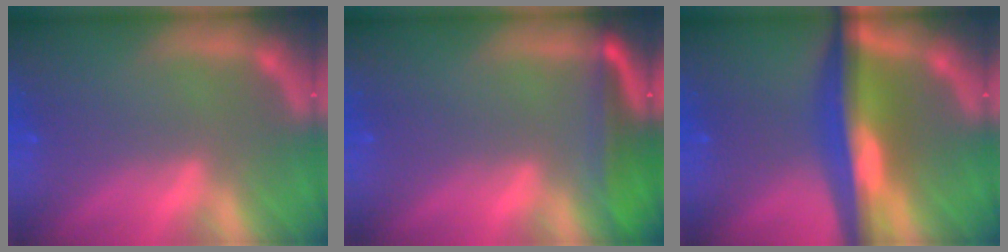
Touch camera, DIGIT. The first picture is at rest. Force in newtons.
{"total": 5.0}
{"total": 9.6}